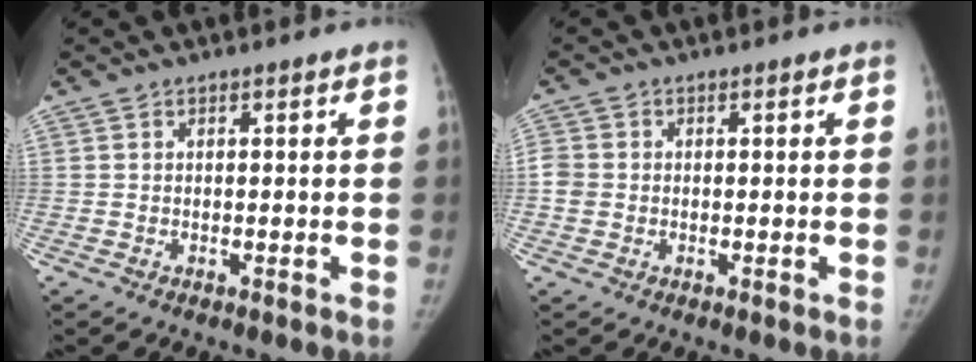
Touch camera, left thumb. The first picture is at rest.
{"total": 3.2, "force": [-0.2, 2.8, 1.6], "torque": [-0.035, 0.004, -0.007]}